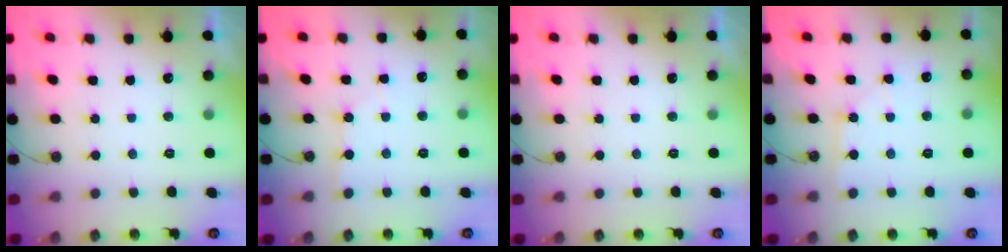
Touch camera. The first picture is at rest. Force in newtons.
{"total": 2.7, "press": 2.7, "slide": 0.3}
{"total": 0.0}
{"total": 2.5, "press": 2.5, "slide": 0.4}